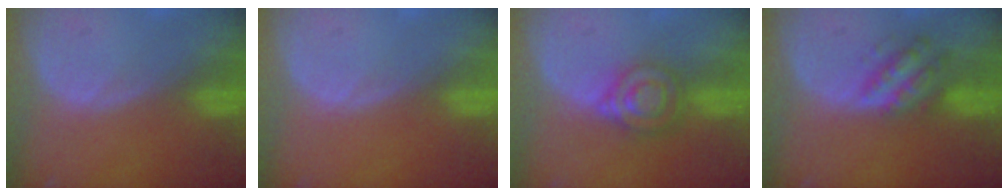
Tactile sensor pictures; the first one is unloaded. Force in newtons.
{"total": 0.0}
{"total": 6.6, "press": 5.7, "slide": 3.4}
{"total": 5.5, "press": 5.5, "slide": 0.2}